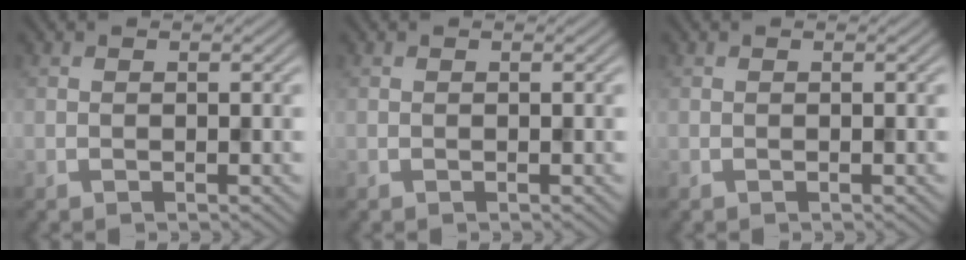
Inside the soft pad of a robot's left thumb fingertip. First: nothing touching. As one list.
[{"total": 0.0}, {"total": 0.0}]